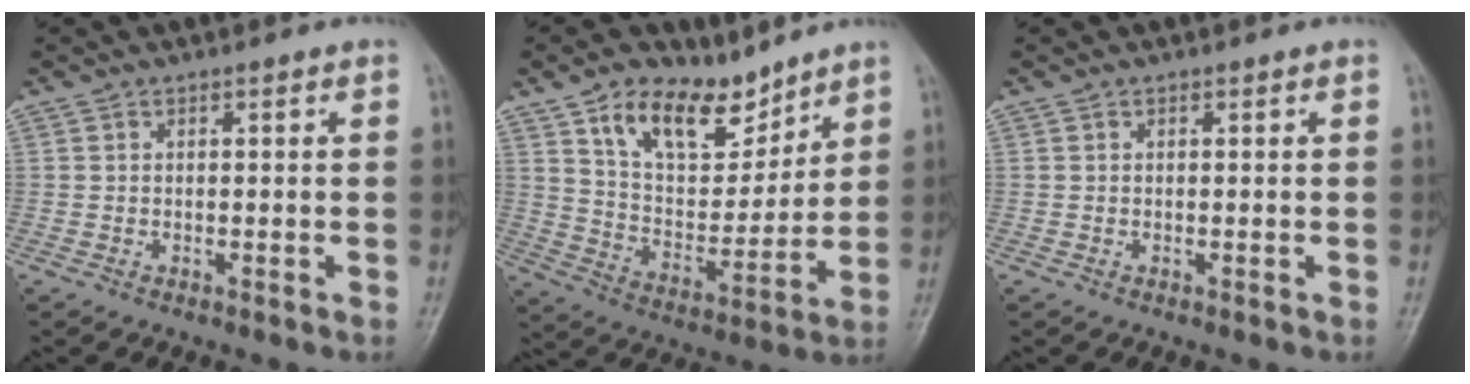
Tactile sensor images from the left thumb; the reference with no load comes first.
{"total": 14.7, "force": [9.9, 7.9, 7.4], "torque": [-0.088, -0.060, 0.185]}
{"total": 0.0}